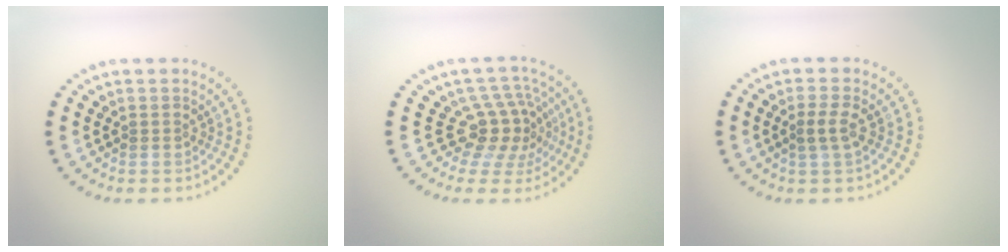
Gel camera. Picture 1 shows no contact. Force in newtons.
{"total": 4.0, "press": 3.0, "slide": 2.7}
{"total": 1.9, "press": 1.7, "slide": 0.7}